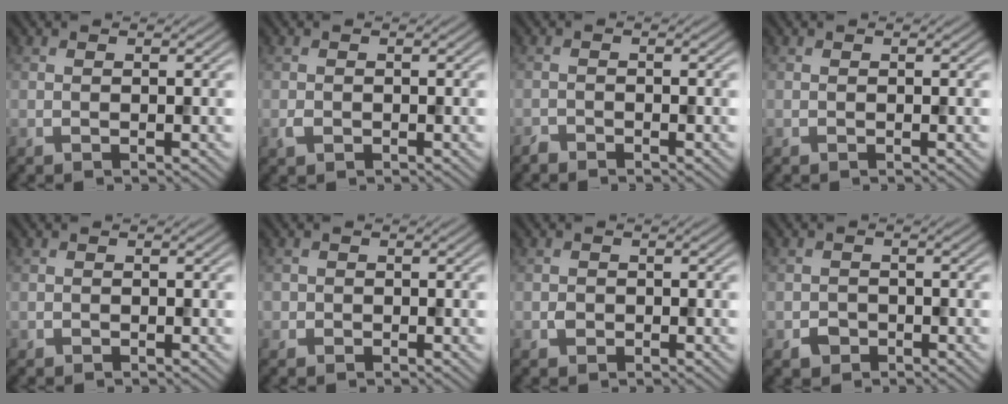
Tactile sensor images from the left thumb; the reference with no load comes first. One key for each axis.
{"total": 1.0, "fx": -0.4, "fy": 0.8, "fz": 0.5, "tx": -0.010, "ty": -0.005, "tz": -0.009}
{"total": 1.0, "fx": -1.0, "fy": 0.2, "fz": 0.1, "tx": 0.000, "ty": -0.001, "tz": -0.022}
{"total": 0.0}
{"total": 0.6, "fx": -0.1, "fy": 0.6, "fz": 0.0, "tx": 0.003, "ty": -0.005, "tz": -0.004}
{"total": 1.2, "fx": -0.2, "fy": 1.2, "fz": 0.1, "tx": 0.005, "ty": -0.004, "tz": -0.008}
{"total": 1.1, "fx": -0.3, "fy": 1.0, "fz": 0.3, "tx": -0.003, "ty": -0.004, "tz": -0.010}
{"total": 1.9, "fx": -1.1, "fy": 1.5, "fz": 0.5, "tx": -0.005, "ty": -0.004, "tz": -0.024}